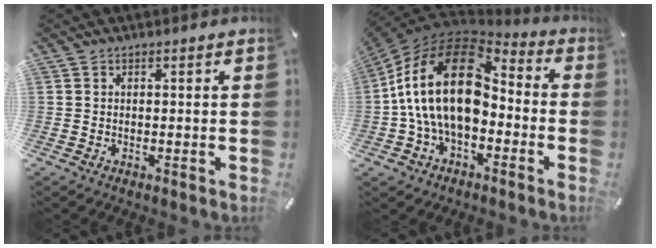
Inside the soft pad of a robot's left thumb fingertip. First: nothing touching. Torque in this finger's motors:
{"motor_torque": [1.45, 3.49, 2.77, 0.00, 1.05]}